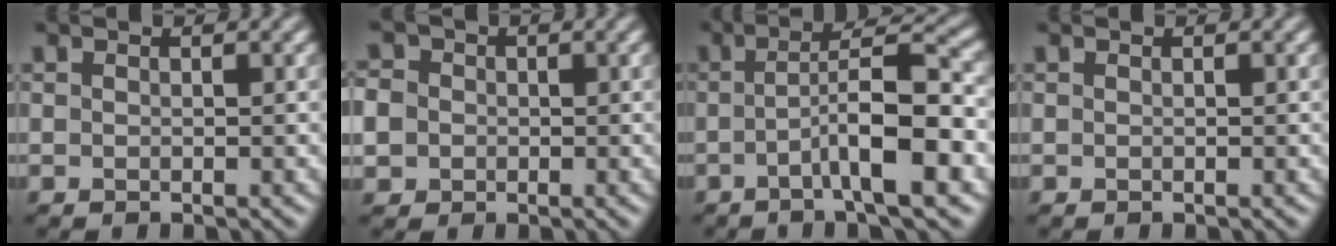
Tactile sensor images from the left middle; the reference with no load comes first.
{"total": 5.8, "force": [-0.1, 5.3, 2.2], "torque": [-0.053, 0.024, -0.029]}
{"total": 7.8, "force": [-1.7, 1.5, 7.4], "torque": [-0.105, 0.018, -0.036]}
{"total": 0.0}